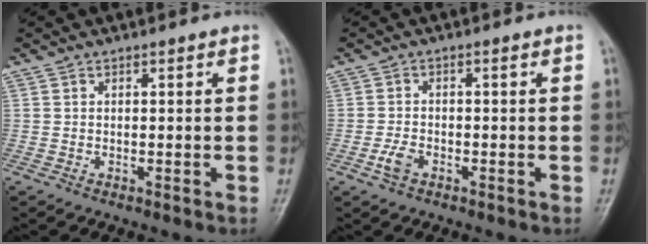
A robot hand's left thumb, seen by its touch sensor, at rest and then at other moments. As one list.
[{"total": 2.8, "force": [-1.4, 1.6, 1.8], "torque": [-0.040, 0.007, -0.029]}]